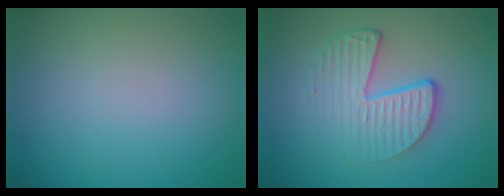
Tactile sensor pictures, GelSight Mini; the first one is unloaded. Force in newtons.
{"total": 4.6, "press": 3.0, "slide": 3.5}